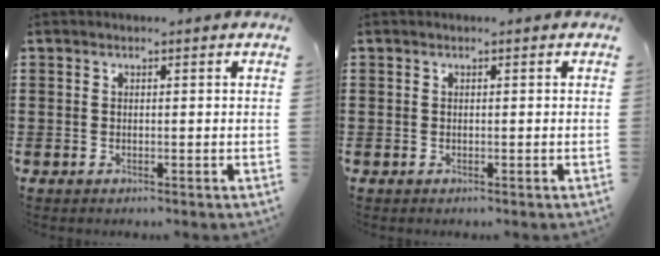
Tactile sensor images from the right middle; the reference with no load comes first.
{"total": 0.0}